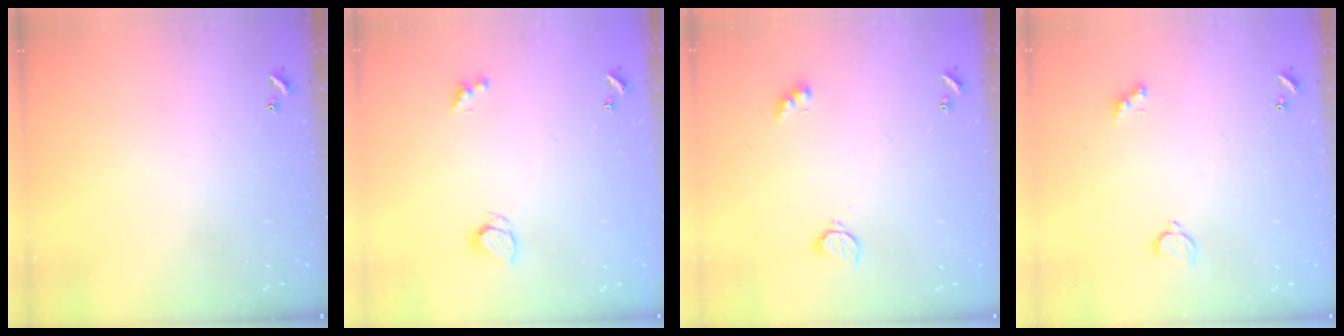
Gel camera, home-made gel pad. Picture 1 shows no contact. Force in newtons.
{"total": 2.4, "press": 2.3, "slide": 0.6}
{"total": 3.3, "press": 3.3, "slide": 0.6}
{"total": 2.1, "press": 2.1, "slide": 0.5}